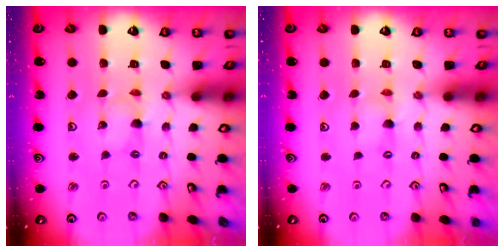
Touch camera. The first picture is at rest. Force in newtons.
{"total": 0.7, "press": 0.7, "slide": 0.1}